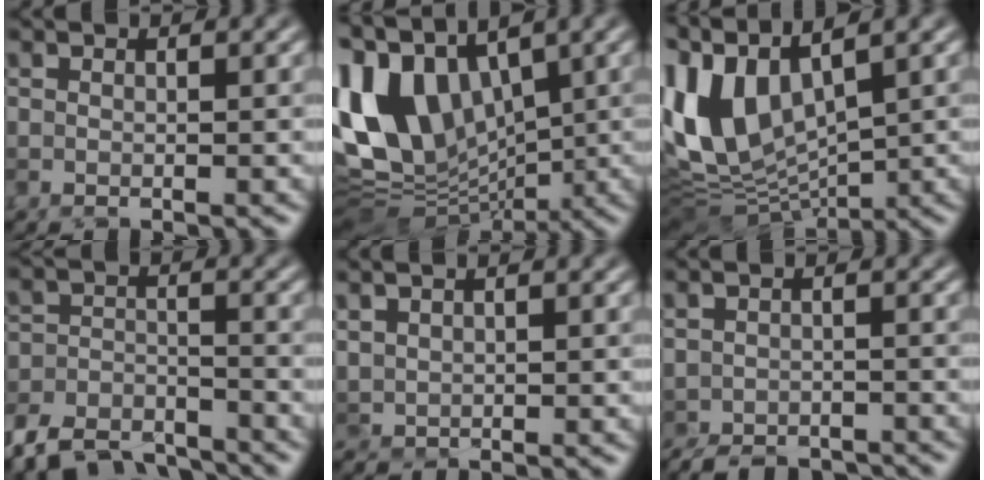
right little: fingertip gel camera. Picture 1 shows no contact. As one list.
[{"total": 13.4, "force": [3.1, 9.1, 9.3], "torque": [-0.221, 0.010, 0.053]}, {"total": 12.0, "force": [3.4, 7.0, 9.1], "torque": [-0.223, 0.009, 0.060]}, {"total": 6.6, "force": [-6.0, 2.4, 1.4], "torque": [-0.030, -0.009, -0.114]}, {"total": 1.2, "force": [1.0, 0.0, -0.6], "torque": [0.013, 0.005, 0.027]}, {"total": 3.3, "force": [-3.2, 0.6, 0.3], "torque": [0.006, -0.007, -0.047]}]